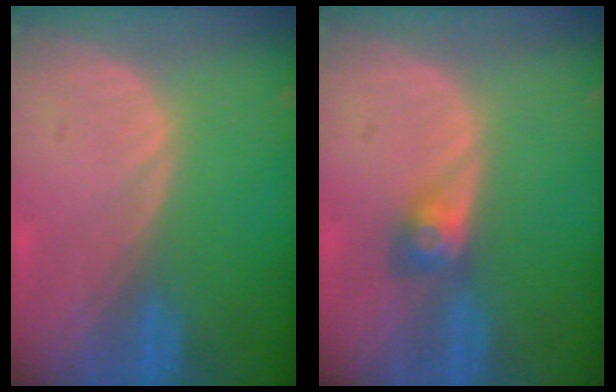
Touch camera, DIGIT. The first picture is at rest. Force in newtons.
{"total": 3.0, "press": 2.6, "slide": 1.5}